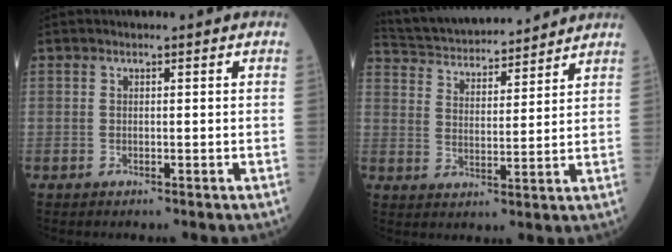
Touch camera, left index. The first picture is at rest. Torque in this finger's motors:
{"motor_torque": [-0.30, -1.26, 0.19, 0.05]}